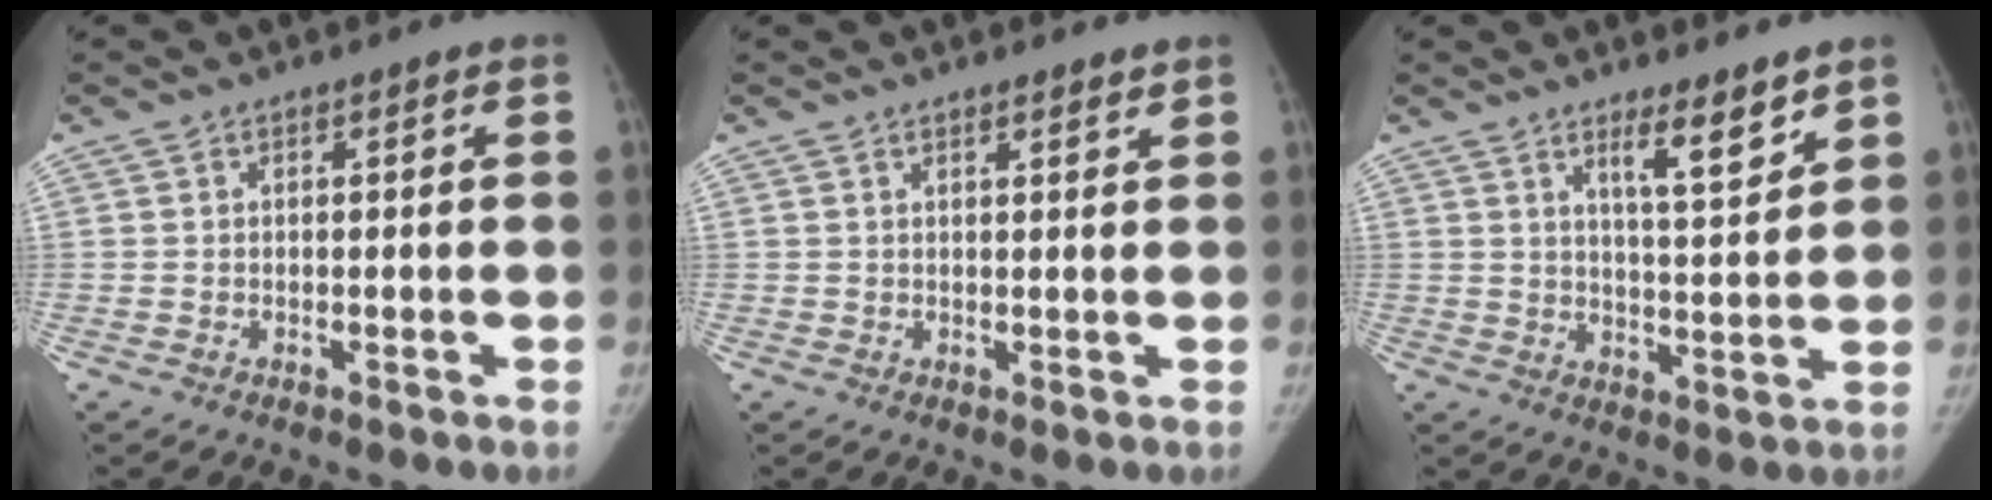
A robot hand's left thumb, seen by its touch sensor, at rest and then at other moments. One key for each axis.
{"total": 1.8, "fx": 1.5, "fy": 0.4, "fz": 0.8, "tx": -0.005, "ty": -0.007, "tz": 0.023}
{"total": 6.9, "fx": 4.9, "fy": 1.3, "fz": 4.7, "tx": -0.064, "ty": -0.041, "tz": 0.078}